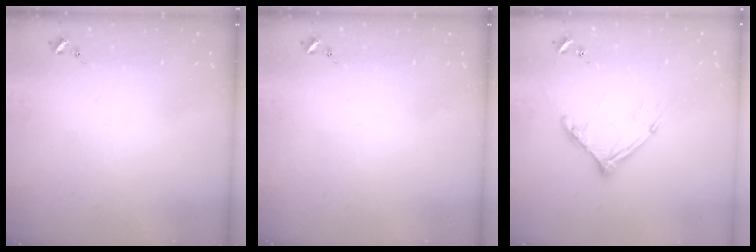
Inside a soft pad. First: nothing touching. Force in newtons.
{"total": 0.0}
{"total": 12.8, "press": 12.7, "slide": 1.2}